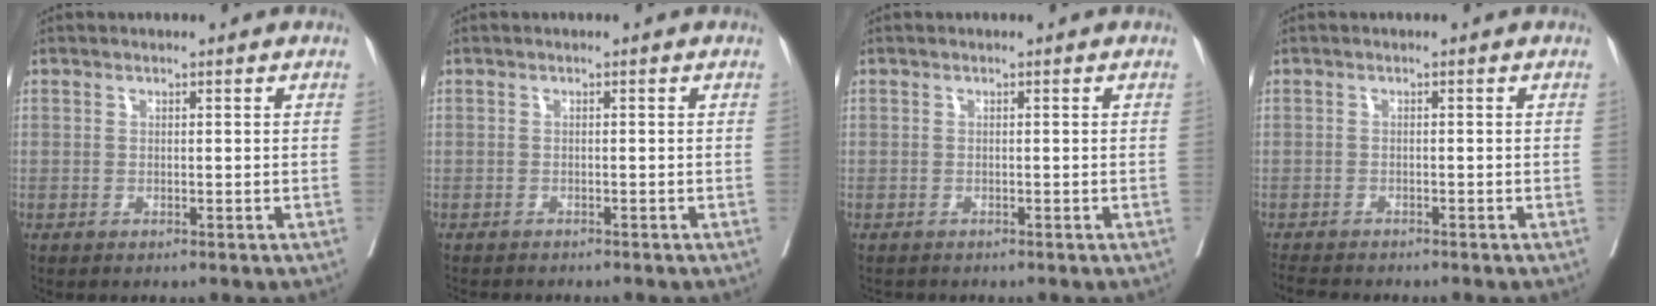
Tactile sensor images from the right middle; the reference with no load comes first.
{"total": 3.8, "force": [-3.5, 0.8, 1.3], "torque": [-0.019, -0.007, -0.048]}
{"total": 1.1, "force": [-1.0, 0.4, 0.1], "torque": [-0.010, -0.004, -0.017]}
{"total": 4.2, "force": [-3.9, 0.7, 1.4], "torque": [-0.021, -0.013, -0.065]}